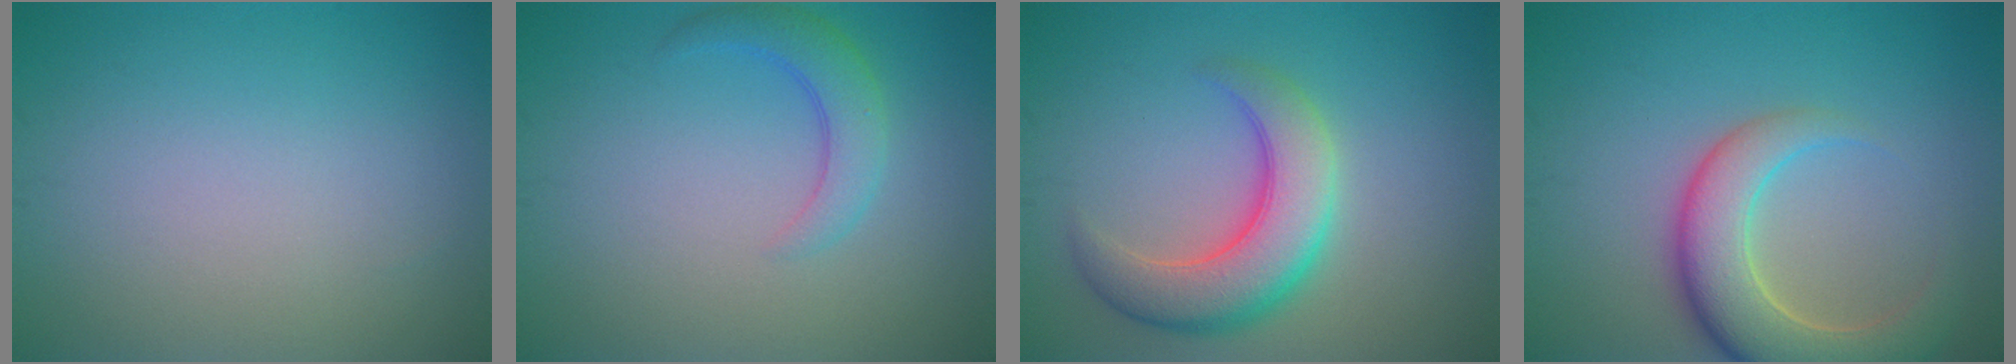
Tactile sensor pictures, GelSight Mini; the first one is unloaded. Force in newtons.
{"total": 2.9, "press": 2.9, "slide": 0.2}
{"total": 6.4, "press": 6.4, "slide": 0.4}
{"total": 6.8, "press": 6.8, "slide": 0.5}